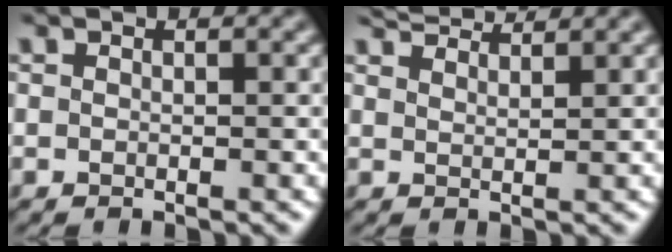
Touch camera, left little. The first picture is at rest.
{"total": 3.3, "force": [3.2, 0.0, 0.8], "torque": [-0.025, 0.012, 0.054]}